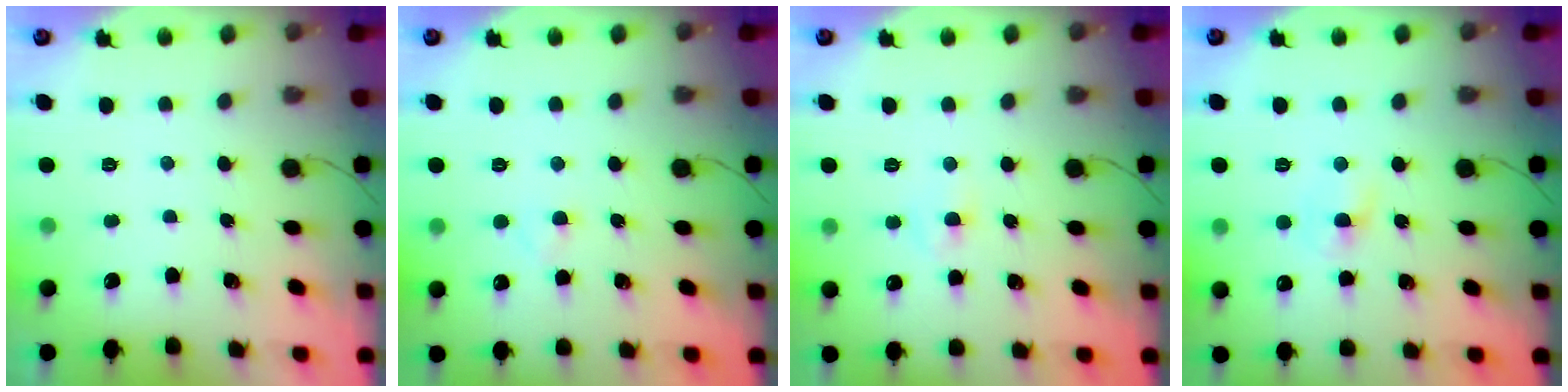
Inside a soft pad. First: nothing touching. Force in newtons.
{"total": 1.7, "press": 1.4, "slide": 0.8}
{"total": 3.9, "press": 3.8, "slide": 1.2}
{"total": 2.6, "press": 2.4, "slide": 1.1}